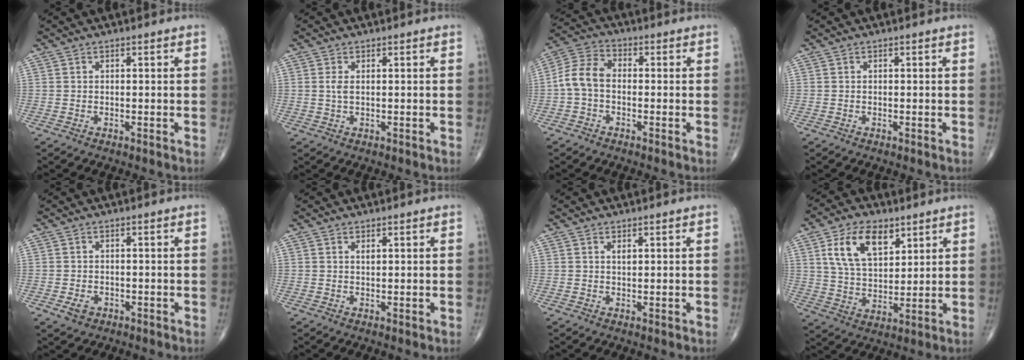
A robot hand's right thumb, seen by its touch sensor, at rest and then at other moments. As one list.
[{"total": 0.8, "force": [0.2, 0.3, 0.8], "torque": [-0.021, -0.004, 0.005]}, {"total": 7.1, "force": [-1.0, 4.8, 5.1], "torque": [-0.097, 0.025, -0.033]}, {"total": 0.0}, {"total": 2.5, "force": [-1.0, 2.0, 1.3], "torque": [-0.017, 0.001, -0.012]}, {"total": 1.0, "force": [0.5, 0.4, 0.8], "torque": [-0.012, -0.003, 0.009]}, {"total": 1.2, "force": [0.6, 0.5, 0.9], "torque": [-0.014, -0.004, 0.010]}, {"total": 12.4, "force": [5.7, 7.1, 8.5], "torque": [-0.134, -0.020, 0.112]}]